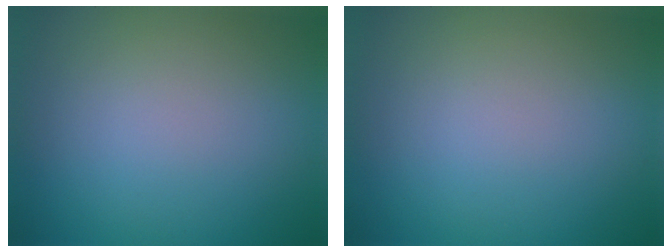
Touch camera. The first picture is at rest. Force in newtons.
{"total": 0.0}